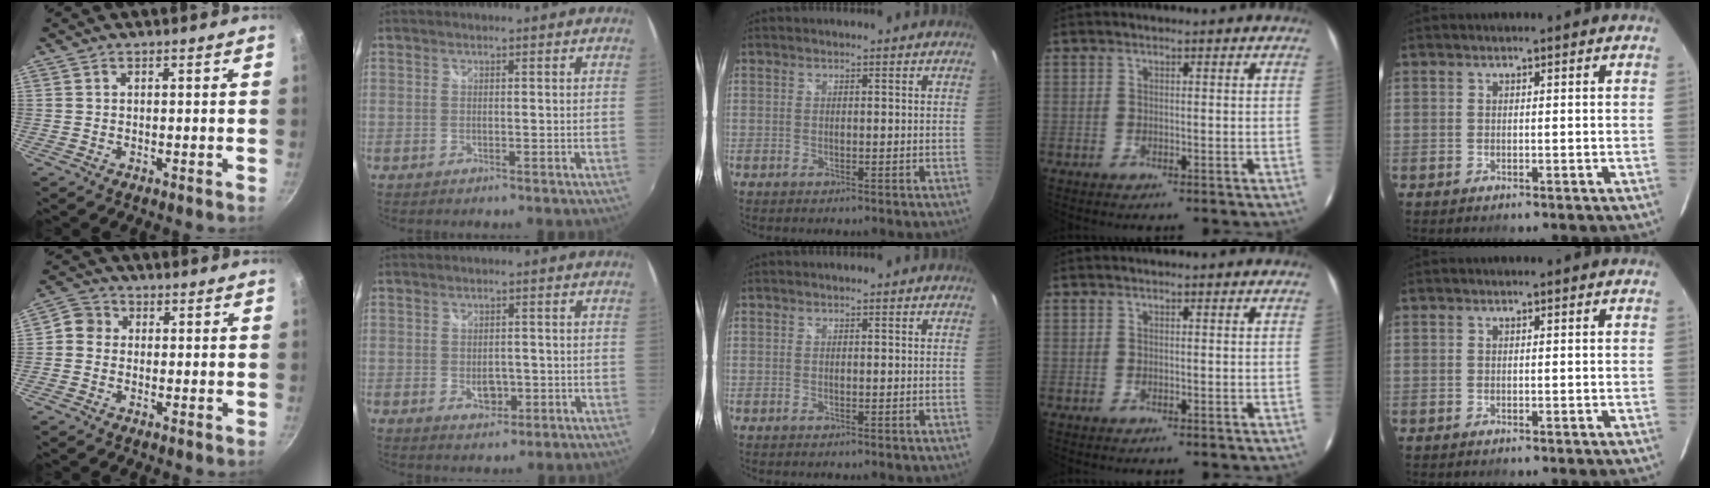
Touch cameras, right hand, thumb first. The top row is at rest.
{"thumb": {"total": 4.1, "force": [-0.1, 3.8, 1.5], "torque": [-0.009, 0.009, -0.020]}, "index": {"total": 3.7, "force": [-1.0, 2.6, 2.4], "torque": [-0.040, -0.002, -0.012]}}